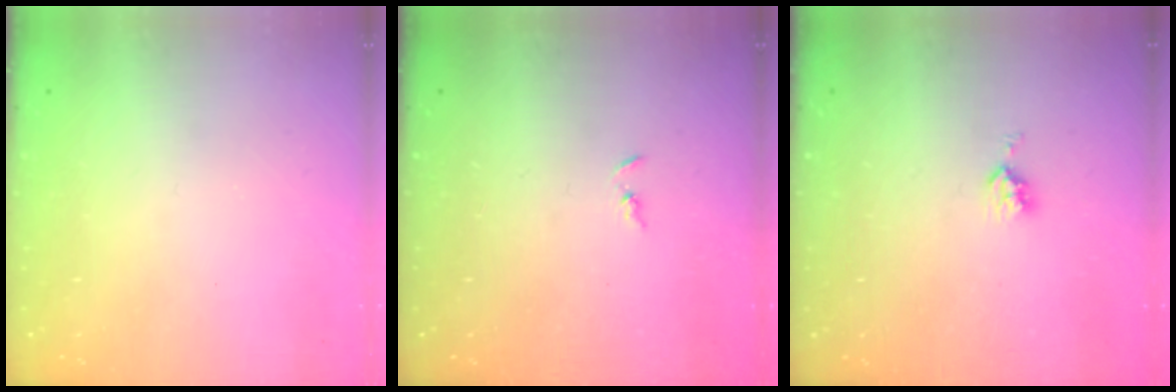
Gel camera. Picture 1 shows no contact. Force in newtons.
{"total": 1.3, "press": 1.2, "slide": 0.3}
{"total": 4.4, "press": 4.3, "slide": 0.6}